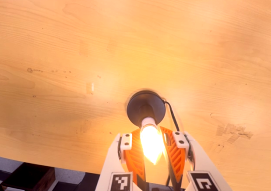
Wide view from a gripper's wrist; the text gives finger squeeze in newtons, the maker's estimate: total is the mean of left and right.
{"total": 14.6, "left": 13.8, "right": 15.3}